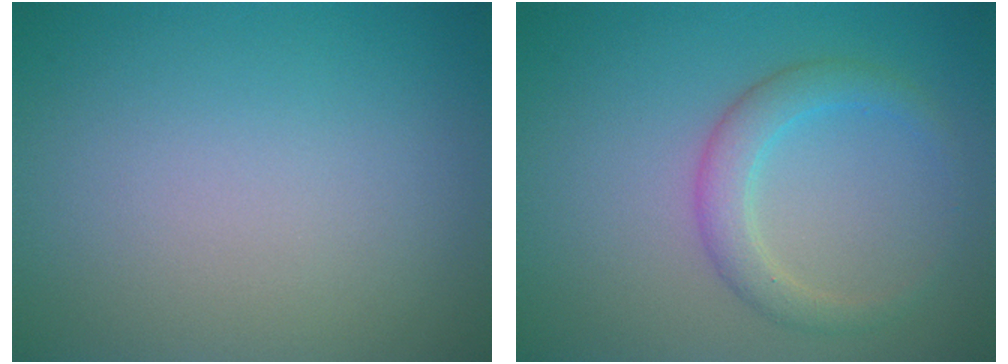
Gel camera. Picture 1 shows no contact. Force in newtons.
{"total": 2.8, "press": 2.8, "slide": 0.1}